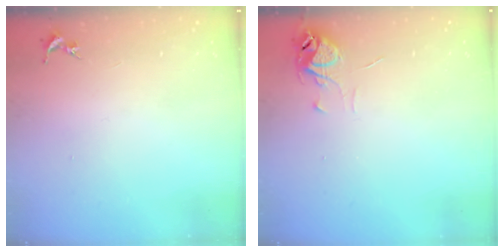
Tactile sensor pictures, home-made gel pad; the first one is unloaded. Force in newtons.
{"total": 6.4, "press": 6.4, "slide": 0.5}